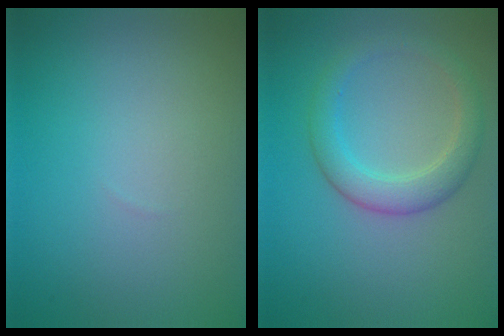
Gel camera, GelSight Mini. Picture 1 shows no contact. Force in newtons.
{"total": 3.4, "press": 3.4, "slide": 0.0}